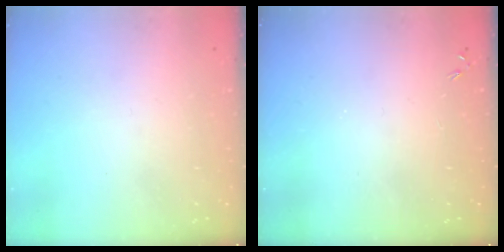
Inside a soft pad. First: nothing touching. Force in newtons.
{"total": 0.0}